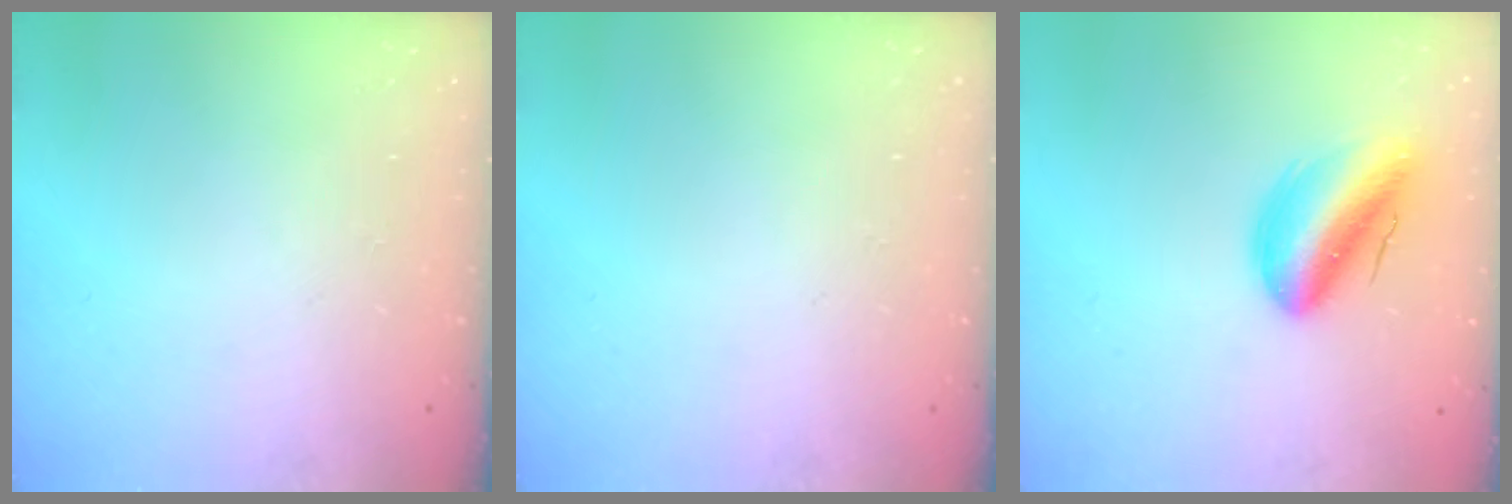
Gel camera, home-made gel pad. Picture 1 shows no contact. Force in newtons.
{"total": 0.0}
{"total": 13.6, "press": 13.2, "slide": 3.4}